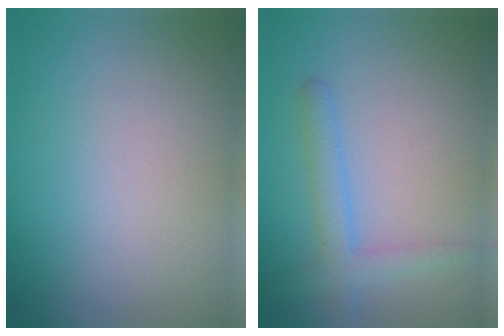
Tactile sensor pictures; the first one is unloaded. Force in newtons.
{"total": 2.7, "press": 2.7, "slide": 0.1}